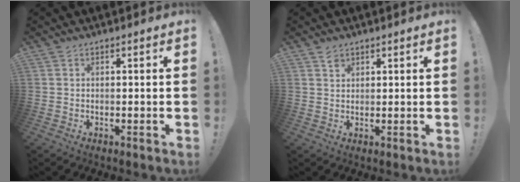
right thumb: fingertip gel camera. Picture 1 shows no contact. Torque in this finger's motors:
{"motor_torque": [-0.51, 0.39, 0.33, 0.14, 0.07]}